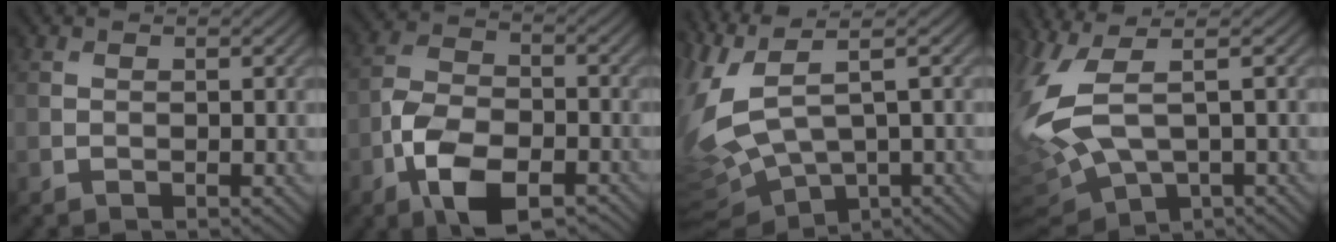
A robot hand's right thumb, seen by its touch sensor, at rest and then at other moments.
{"total": 10.7, "force": [-5.6, 5.4, 7.4], "torque": [-0.152, -0.011, -0.111]}
{"total": 13.4, "force": [1.6, 6.2, 11.8], "torque": [-0.317, -0.006, 0.047]}
{"total": 12.8, "force": [0.2, 5.8, 11.4], "torque": [-0.303, -0.015, 0.018]}